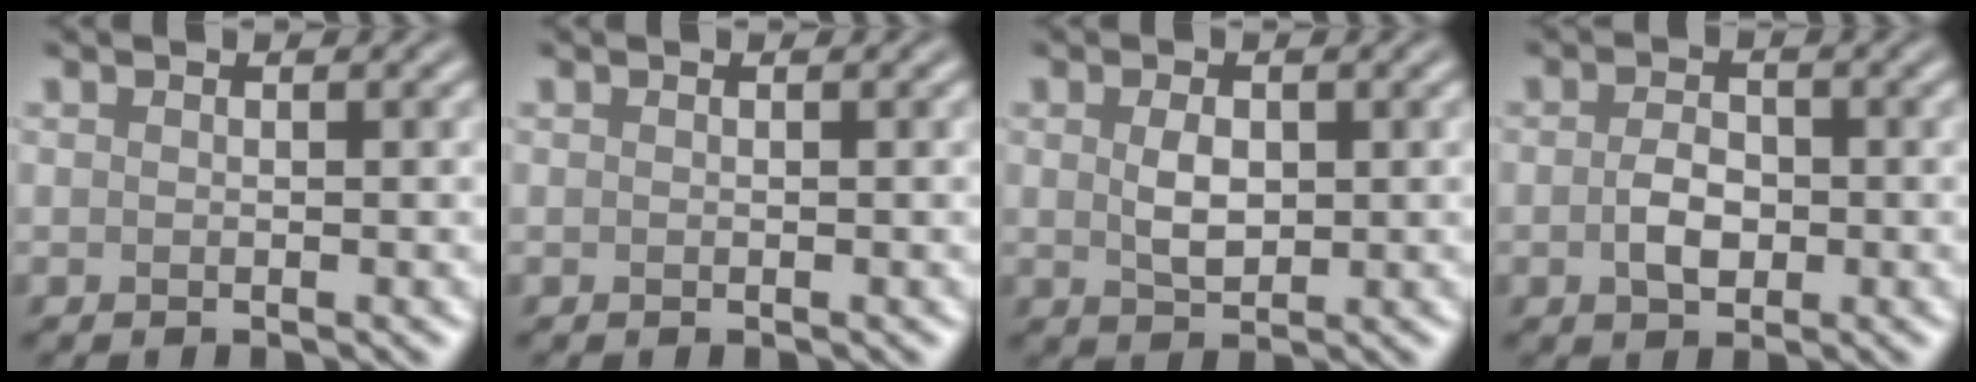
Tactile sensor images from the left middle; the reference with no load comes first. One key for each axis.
{"total": 0.0}
{"total": 2.7, "fx": 0.3, "fy": 1.7, "fz": 2.1, "tx": -0.044, "ty": -0.002, "tz": 0.009}
{"total": 2.8, "fx": -0.5, "fy": 1.9, "fz": 2.1, "tx": -0.040, "ty": -0.001, "tz": -0.012}